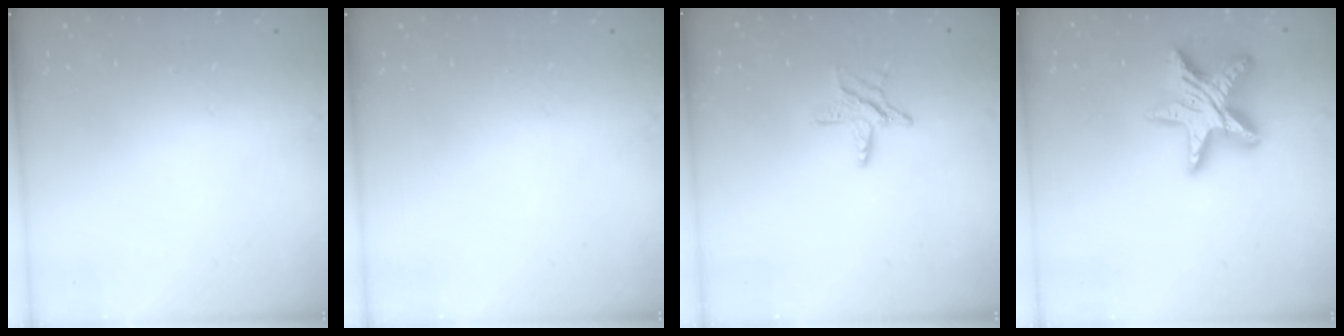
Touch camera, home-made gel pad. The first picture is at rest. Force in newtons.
{"total": 0.0}
{"total": 6.7, "press": 6.7, "slide": 0.3}
{"total": 16.4, "press": 16.3, "slide": 1.0}